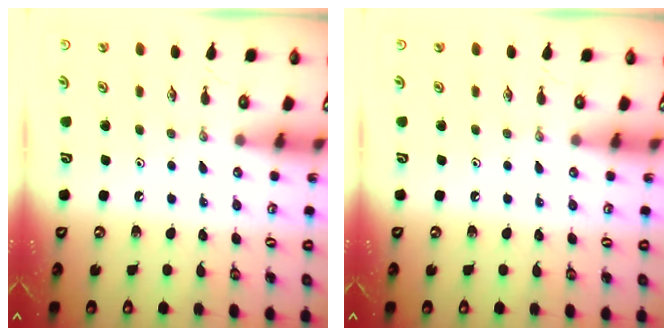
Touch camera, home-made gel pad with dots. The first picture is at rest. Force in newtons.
{"total": 0.0}